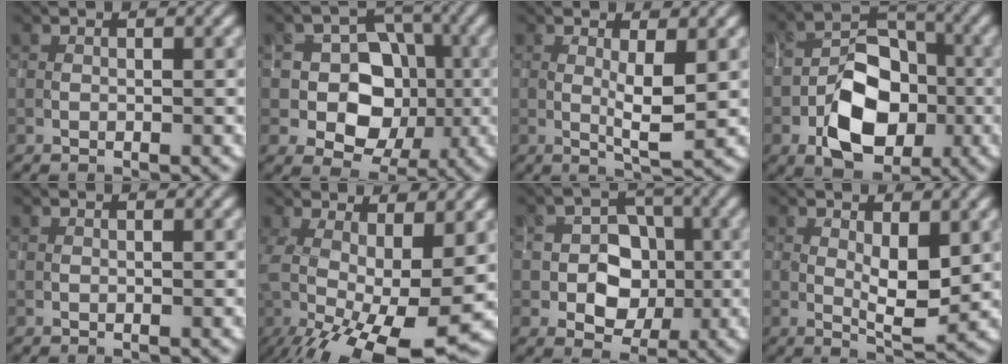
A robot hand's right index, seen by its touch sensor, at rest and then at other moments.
{"total": 8.3, "force": [-0.7, 6.8, 4.6], "torque": [-0.046, 0.019, -0.036]}
{"total": 3.1, "force": [0.4, 0.6, 3.0], "torque": [-0.057, -0.006, 0.010]}
{"total": 8.0, "force": [-2.8, 5.1, 5.4], "torque": [-0.078, 0.001, -0.047]}
{"total": 0.0}
{"total": 13.9, "force": [-3.2, 5.1, 12.5], "torque": [-0.224, -0.031, -0.034]}
{"total": 5.8, "force": [-0.8, 4.7, 3.4], "torque": [-0.019, 0.002, -0.032]}
{"total": 3.9, "force": [0.5, 1.6, 3.5], "torque": [-0.064, -0.007, 0.015]}